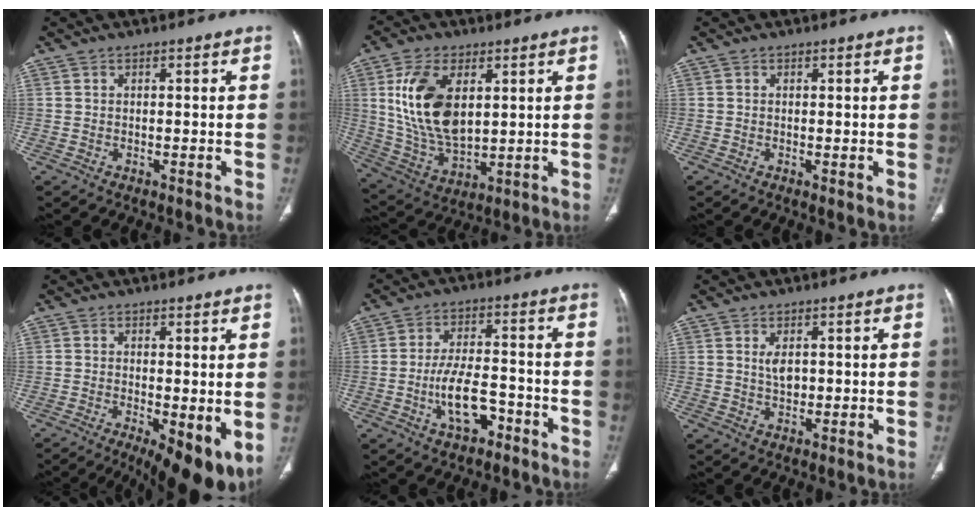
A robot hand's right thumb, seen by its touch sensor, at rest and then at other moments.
{"total": 15.9, "force": [4.1, 8.9, 12.6], "torque": [-0.237, -0.018, 0.089]}
{"total": 0.7, "force": [-0.1, 0.2, 0.7], "torque": [-0.016, -0.004, -0.002]}
{"total": 11.5, "force": [-3.3, 4.2, 10.2], "torque": [-0.150, -0.023, -0.041]}
{"total": 8.8, "force": [-4.1, 4.3, 6.5], "torque": [-0.112, 0.032, -0.068]}
{"total": 2.9, "force": [0.8, 1.7, 2.3], "torque": [-0.033, -0.006, 0.015]}